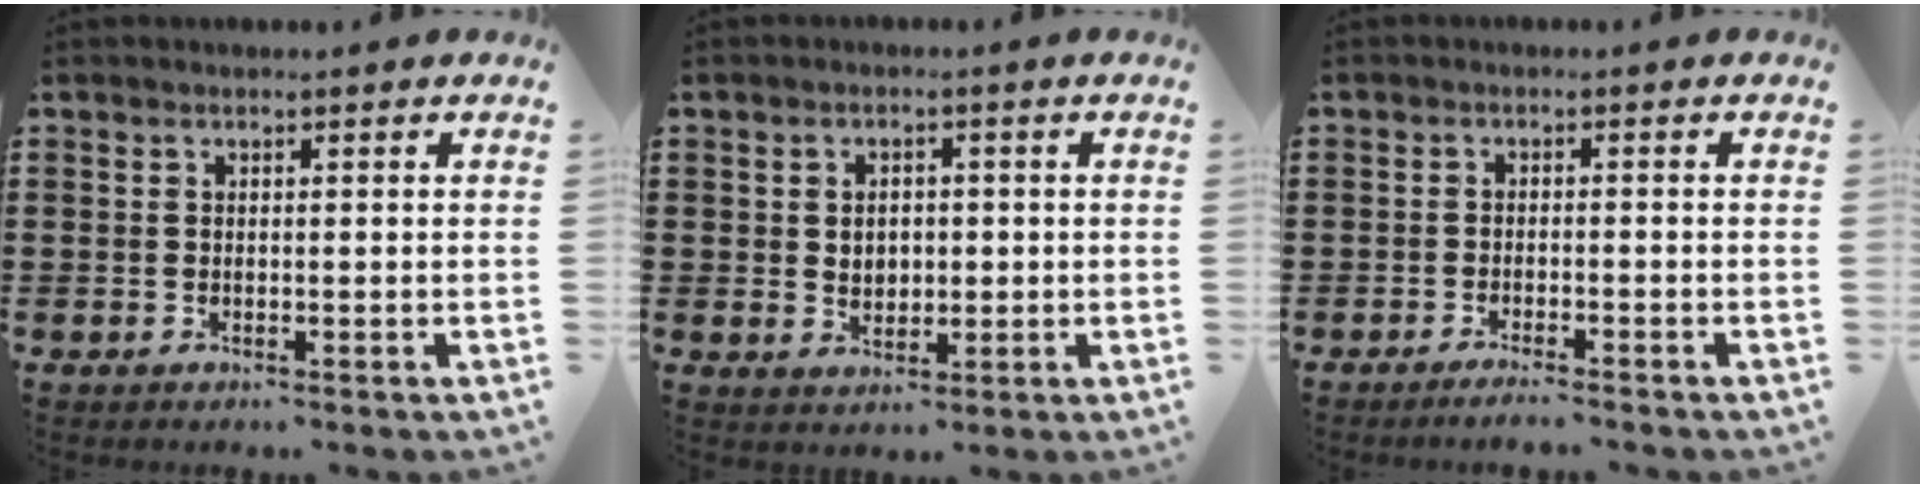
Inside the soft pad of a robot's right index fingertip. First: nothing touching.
{"total": 2.8, "force": [0.1, 2.2, 1.7], "torque": [-0.039, 0.009, -0.001]}
{"total": 1.7, "force": [-1.5, -0.1, 0.7], "torque": [-0.012, -0.001, -0.028]}